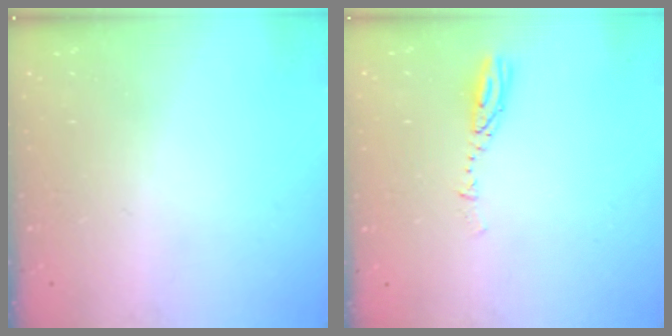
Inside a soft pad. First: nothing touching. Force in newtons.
{"total": 3.7, "press": 3.7, "slide": 0.4}